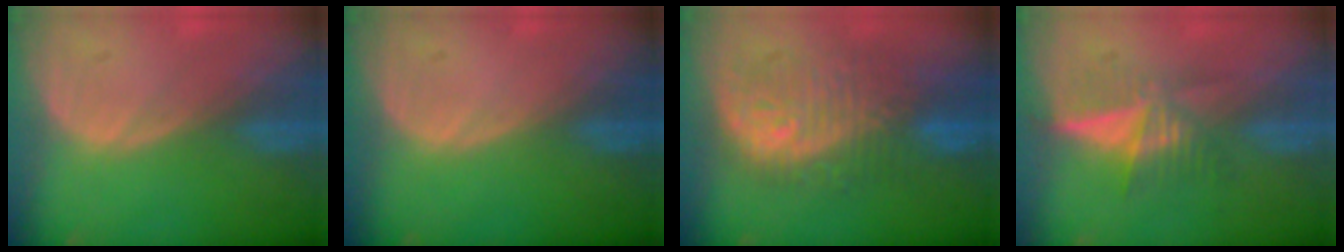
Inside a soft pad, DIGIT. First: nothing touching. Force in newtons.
{"total": 0.0}
{"total": 10.4, "press": 10.1, "slide": 2.6}
{"total": 6.4, "press": 5.5, "slide": 3.3}